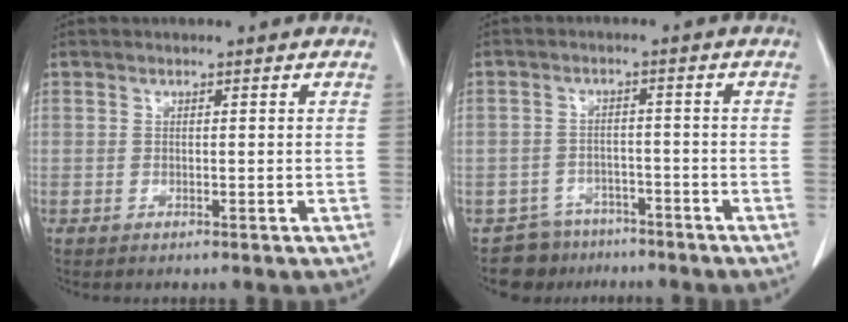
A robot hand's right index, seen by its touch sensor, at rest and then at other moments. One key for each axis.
{"total": 5.8, "fx": -4.5, "fy": 3.5, "fz": -0.9, "tx": 0.023, "ty": 0.022, "tz": -0.070}